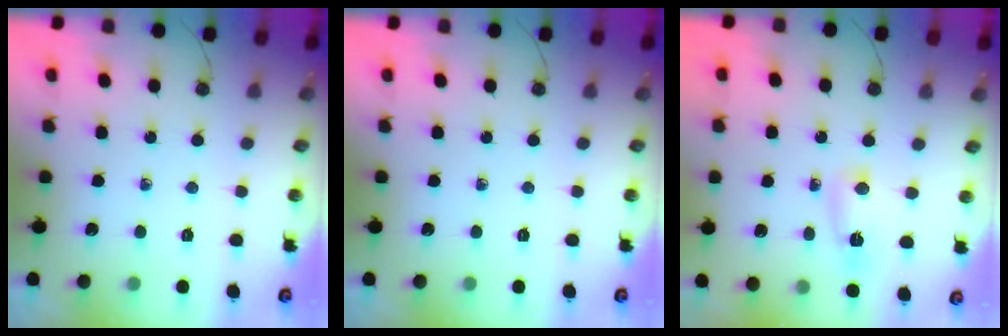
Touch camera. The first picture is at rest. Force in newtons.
{"total": 0.0}
{"total": 4.1, "press": 4.0, "slide": 0.9}